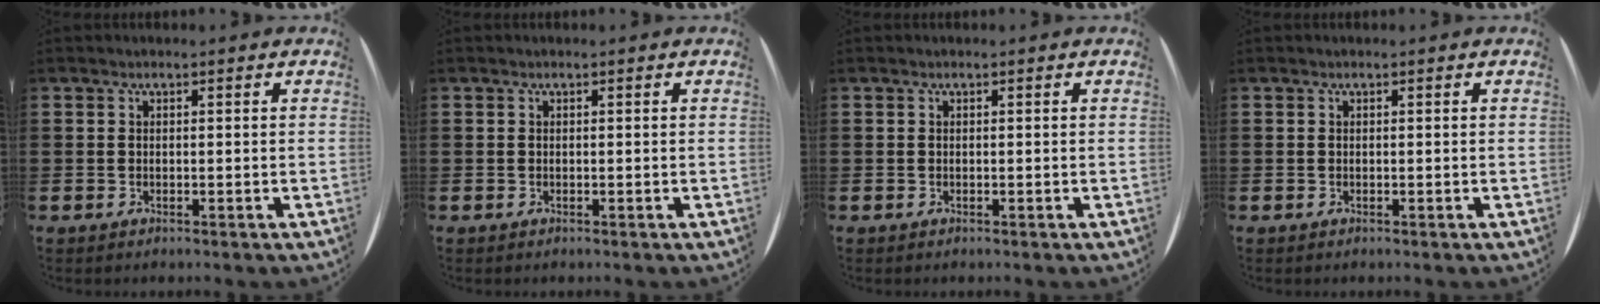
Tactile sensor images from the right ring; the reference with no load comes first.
{"total": 0.0}
{"total": 0.0}
{"total": 0.0}